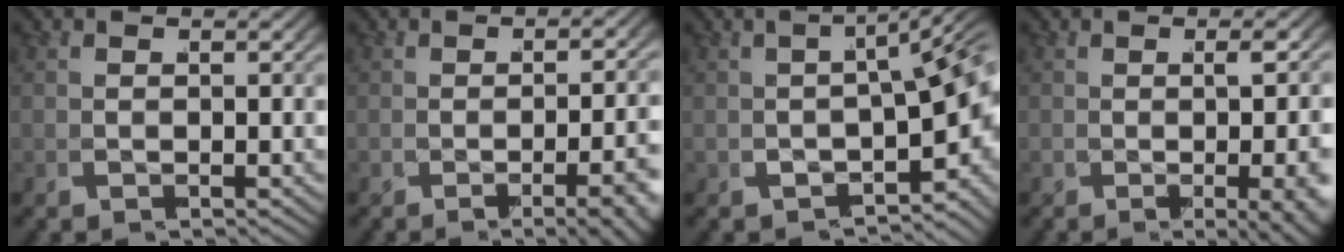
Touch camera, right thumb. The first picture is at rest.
{"total": 5.4, "force": [-1.8, 1.3, 4.9], "torque": [-0.046, 0.016, -0.035]}
{"total": 6.6, "force": [-1.1, 2.7, 5.9], "torque": [-0.060, 0.000, -0.011]}
{"total": 5.5, "force": [-1.0, 1.1, 5.2], "torque": [-0.062, -0.002, -0.012]}